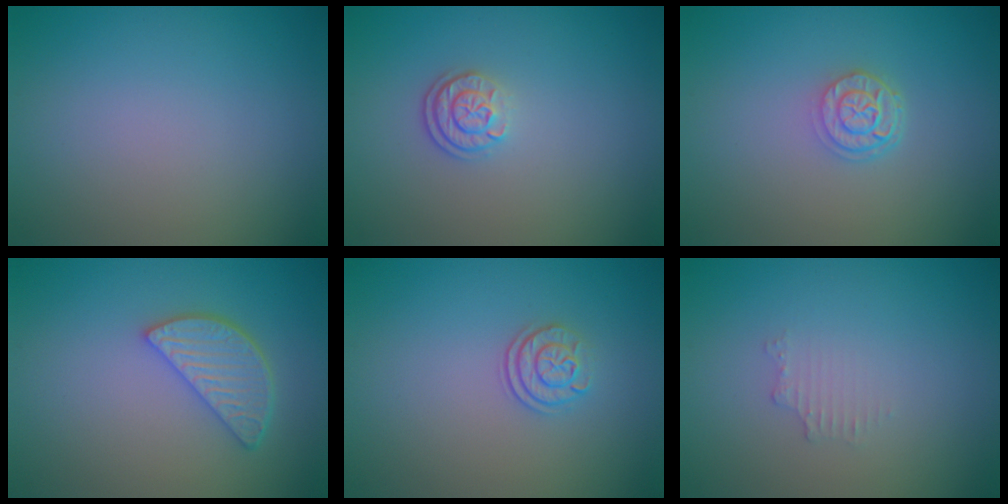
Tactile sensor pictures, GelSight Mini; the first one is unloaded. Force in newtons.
{"total": 2.2, "press": 1.8, "slide": 1.3}
{"total": 2.6, "press": 2.1, "slide": 1.5}
{"total": 3.6, "press": 3.1, "slide": 1.9}
{"total": 2.1, "press": 1.7, "slide": 1.3}
{"total": 0.6, "press": 0.4, "slide": 0.3}